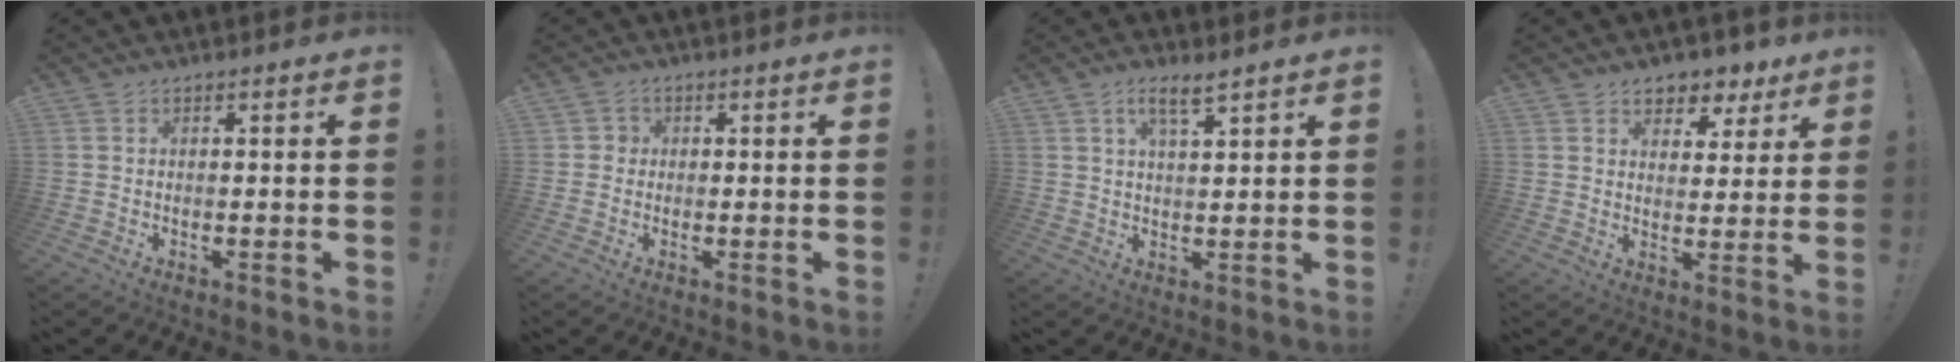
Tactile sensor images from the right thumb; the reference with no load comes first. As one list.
[{"total": 2.2, "force": [-0.3, 2.1, 0.7], "torque": [-0.010, 0.007, -0.006]}, {"total": 5.4, "force": [3.5, 1.4, 3.9], "torque": [-0.072, -0.013, 0.060]}, {"total": 6.3, "force": [4.3, 4.5, 1.4], "torque": [-0.007, -0.038, 0.080]}]